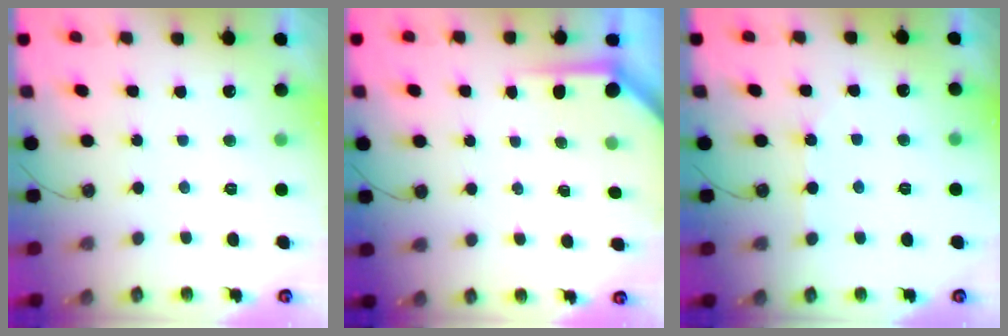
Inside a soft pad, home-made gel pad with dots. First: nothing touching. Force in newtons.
{"total": 3.7, "press": 3.6, "slide": 0.3}
{"total": 2.9, "press": 2.8, "slide": 0.5}